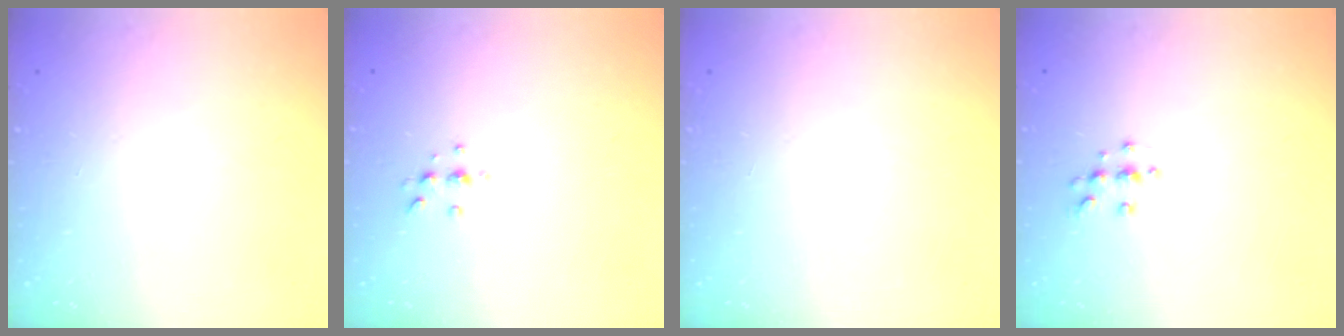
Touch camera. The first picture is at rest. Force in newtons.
{"total": 4.3, "press": 4.3, "slide": 0.6}
{"total": 0.0}
{"total": 6.3, "press": 6.3, "slide": 0.8}